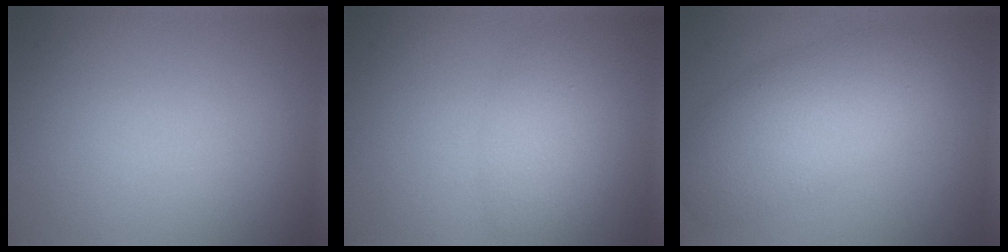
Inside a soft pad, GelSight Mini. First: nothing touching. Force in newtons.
{"total": 3.1, "press": 3.1, "slide": 0.1}
{"total": 6.9, "press": 6.9, "slide": 0.1}